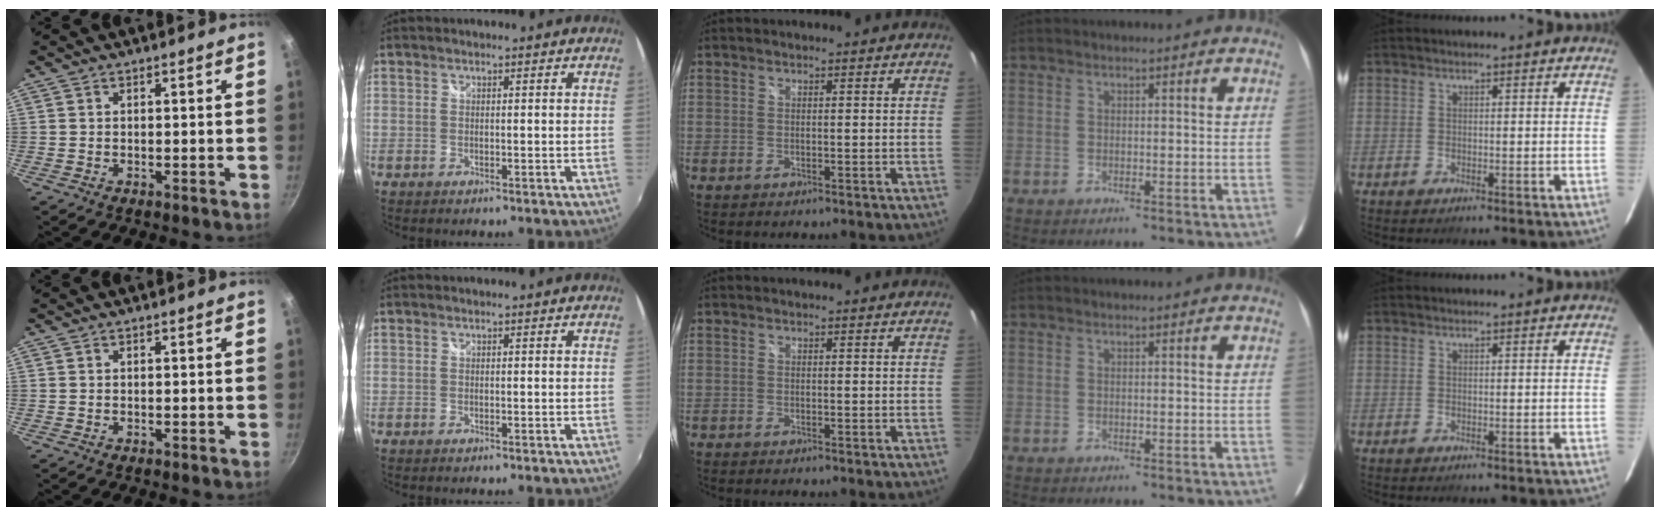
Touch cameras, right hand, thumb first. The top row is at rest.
{}